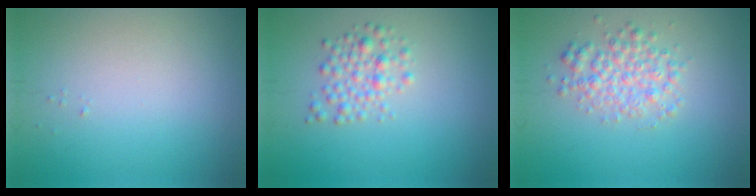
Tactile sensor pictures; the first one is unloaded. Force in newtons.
{"total": 2.3, "press": 2.3, "slide": 0.1}
{"total": 3.1, "press": 3.1, "slide": 0.2}